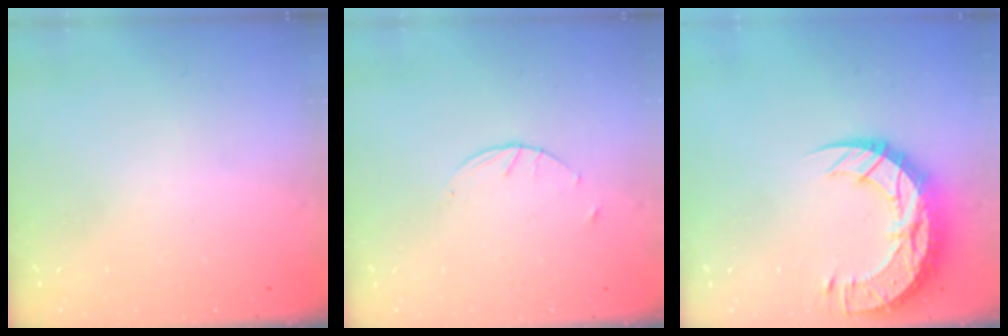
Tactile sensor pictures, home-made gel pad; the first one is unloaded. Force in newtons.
{"total": 1.7, "press": 1.7, "slide": 0.3}
{"total": 16.8, "press": 16.7, "slide": 1.1}